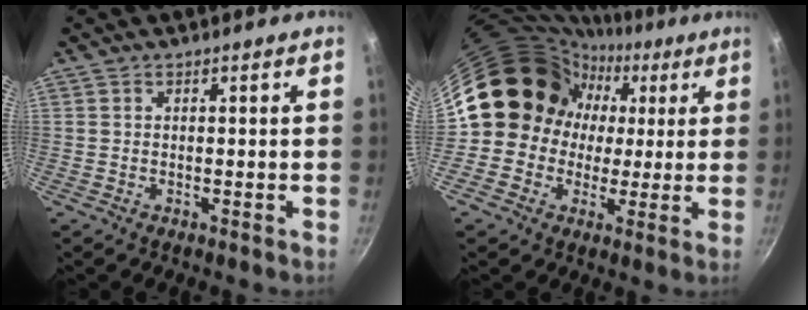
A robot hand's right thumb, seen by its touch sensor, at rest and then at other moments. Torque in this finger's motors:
{"motor_torque": [1.70, 3.31, 0.92, -0.89, 0.59]}